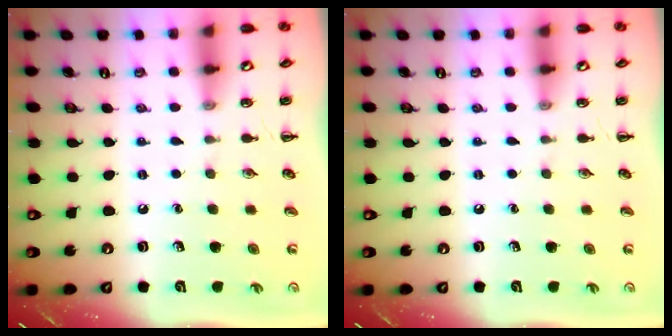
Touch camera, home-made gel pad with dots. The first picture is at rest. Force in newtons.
{"total": 0.0}